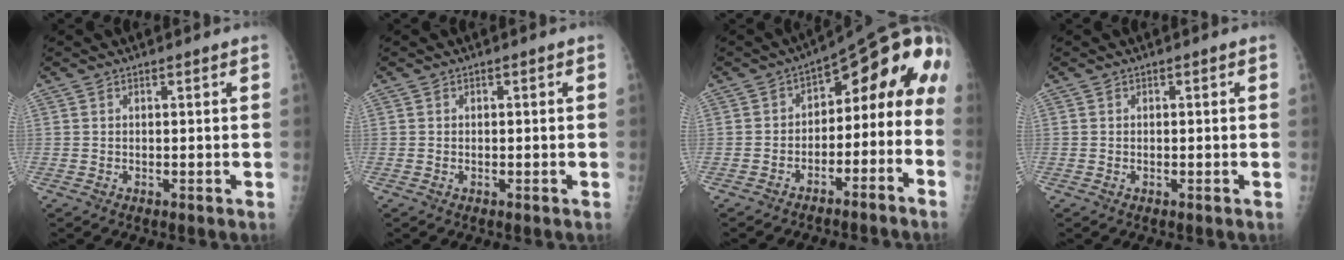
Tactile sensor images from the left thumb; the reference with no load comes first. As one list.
[{"total": 0.0}, {"total": 14.8, "force": [-5.1, 9.2, 10.5], "torque": [-0.099, 0.097, -0.078]}, {"total": 0.0}]